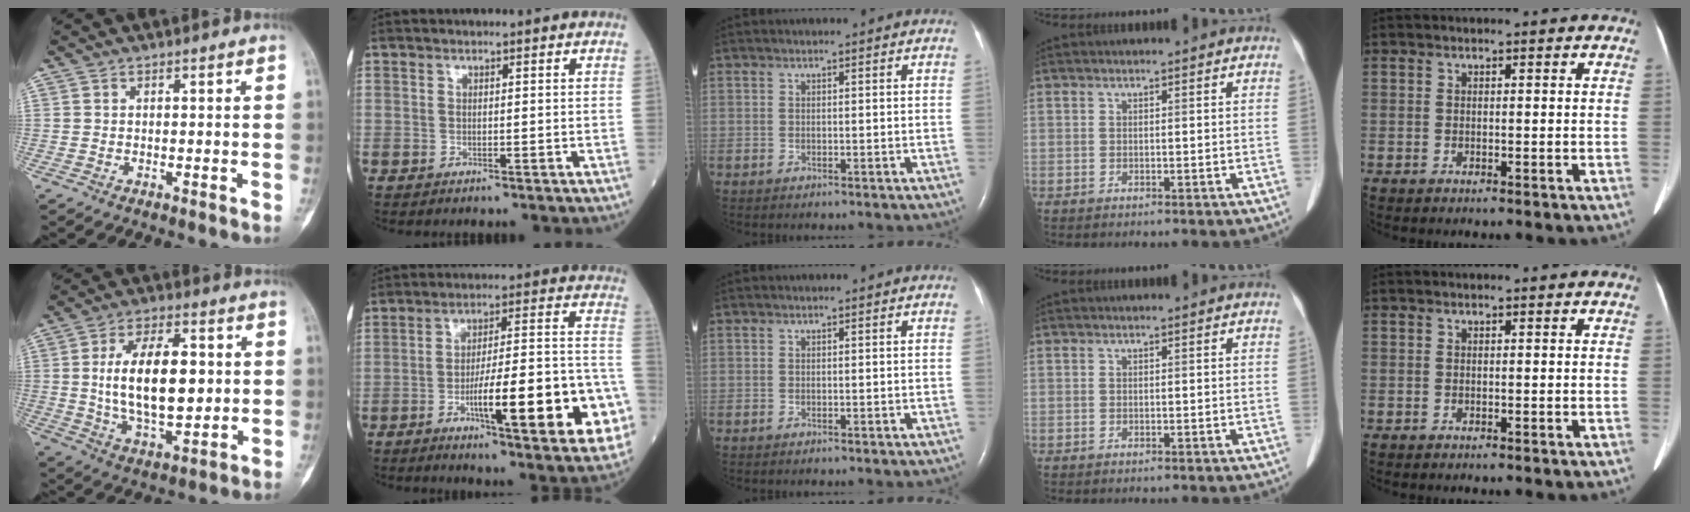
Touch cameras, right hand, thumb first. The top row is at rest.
{"thumb": {"total": 17.4, "force": [1.5, 8.9, 14.9], "torque": [-0.232, -0.005, 0.031]}, "index": {"total": 19.8, "force": [-6.8, 2.7, 18.4], "torque": [-0.224, 0.010, -0.090]}}